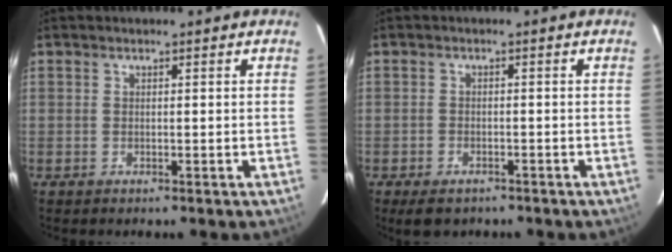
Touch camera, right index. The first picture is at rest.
{"total": 4.6, "force": [-3.4, 2.4, 2.1], "torque": [-0.049, -0.009, -0.048]}